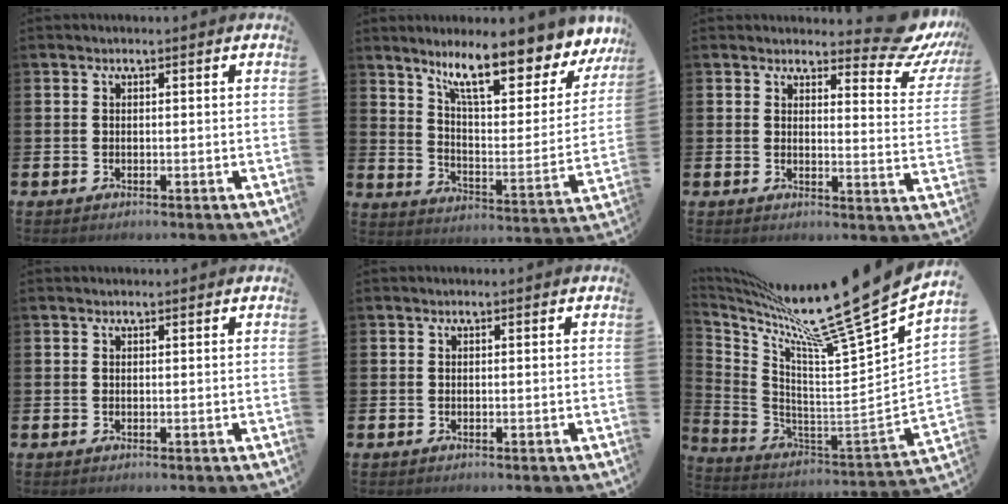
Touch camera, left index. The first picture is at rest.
{"total": 12.5, "force": [10.1, 2.8, 6.8], "torque": [-0.134, -0.064, 0.169]}
{"total": 6.7, "force": [5.6, 2.5, 2.6], "torque": [-0.025, -0.046, 0.090]}
{"total": 0.0}
{"total": 0.0}
{"total": 12.9, "force": [11.4, -0.5, 6.1], "torque": [-0.131, -0.104, 0.174]}